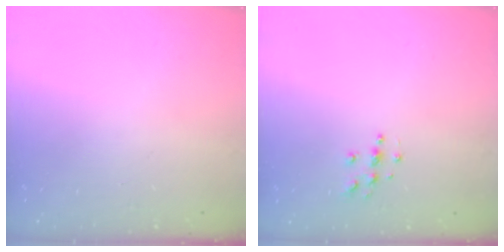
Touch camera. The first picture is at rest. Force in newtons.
{"total": 4.6, "press": 4.6, "slide": 0.5}